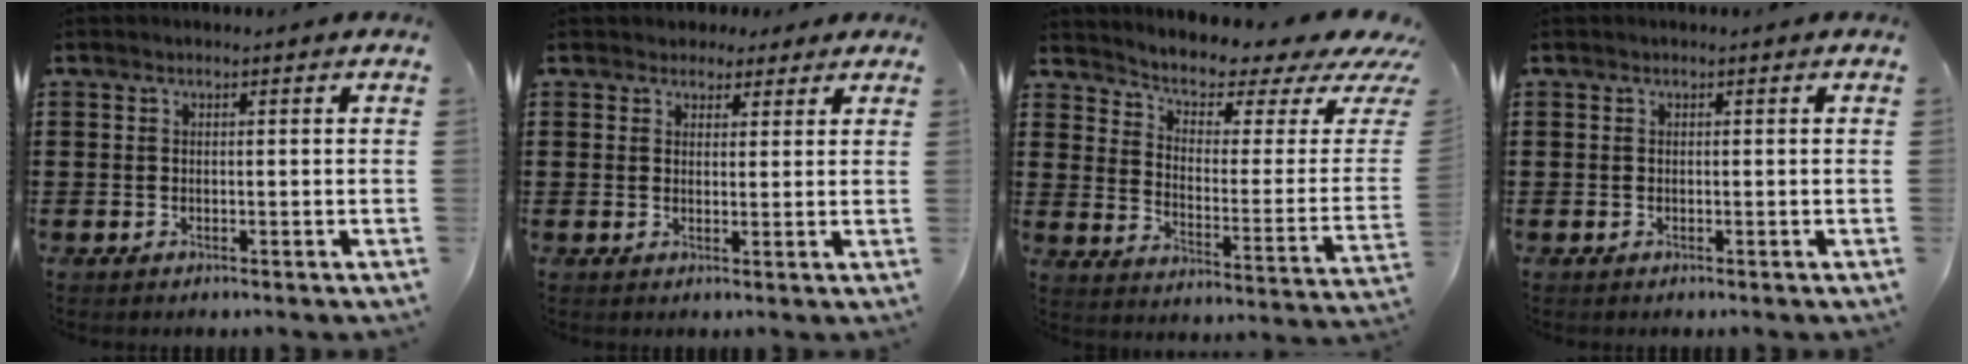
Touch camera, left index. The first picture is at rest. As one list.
[{"total": 2.6, "force": [2.0, 1.7, 0.2], "torque": [-0.013, 0.011, 0.037]}, {"total": 3.8, "force": [2.7, 1.3, 2.3], "torque": [-0.054, -0.029, 0.038]}, {"total": 0.0}]